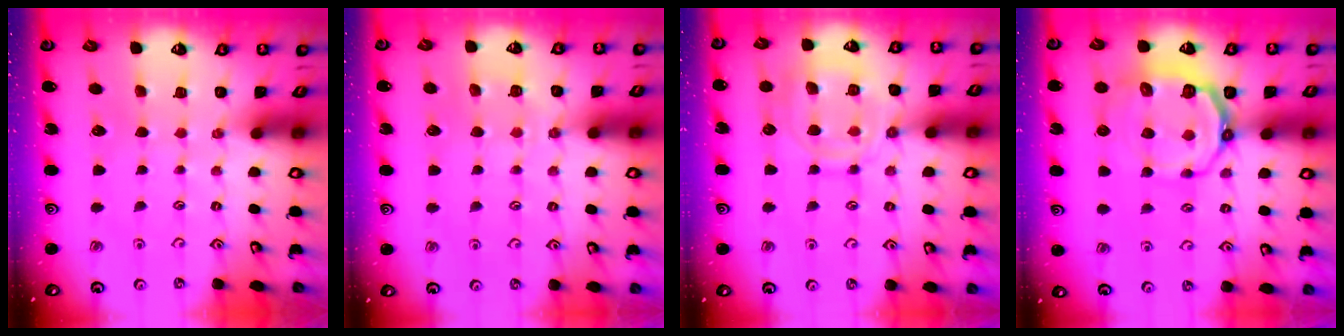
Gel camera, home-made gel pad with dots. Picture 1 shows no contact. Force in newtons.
{"total": 4.0, "press": 3.9, "slide": 0.6}
{"total": 13.7, "press": 13.7, "slide": 1.2}
{"total": 11.7, "press": 11.2, "slide": 3.5}